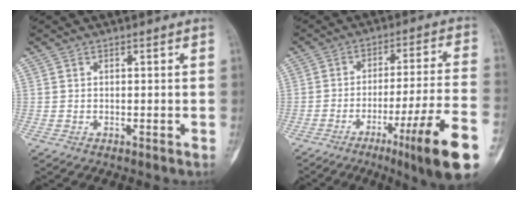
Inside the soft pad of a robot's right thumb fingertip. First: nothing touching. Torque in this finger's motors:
{"motor_torque": [0.35, 0.90, 1.01, -1.00, 0.19]}